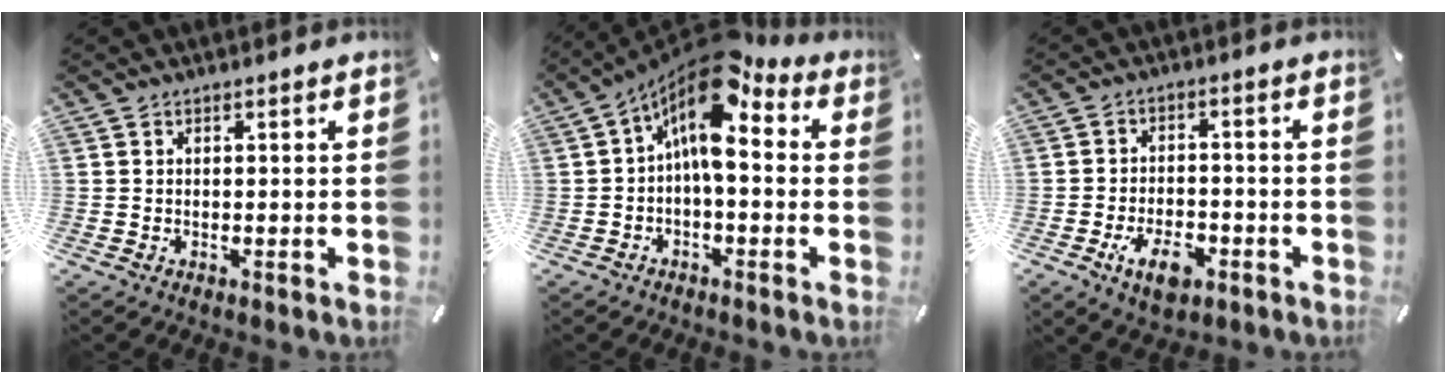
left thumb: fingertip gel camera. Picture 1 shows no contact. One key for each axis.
{"total": 11.2, "fx": 4.9, "fy": 4.9, "fz": 8.7, "tx": -0.172, "ty": -0.044, "tz": 0.083}
{"total": 8.0, "fx": -4.0, "fy": 4.4, "fz": 5.4, "tx": -0.106, "ty": 0.009, "tz": -0.073}